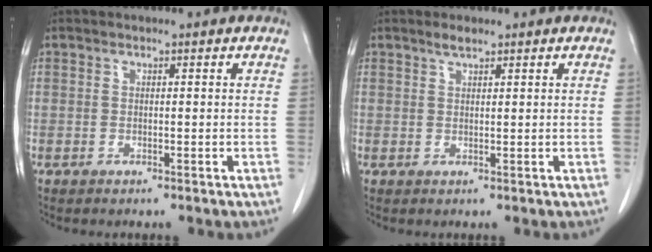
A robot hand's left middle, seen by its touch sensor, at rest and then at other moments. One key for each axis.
{"total": 1.4, "fx": 1.1, "fy": 0.3, "fz": 0.7, "tx": -0.017, "ty": -0.001, "tz": 0.021}